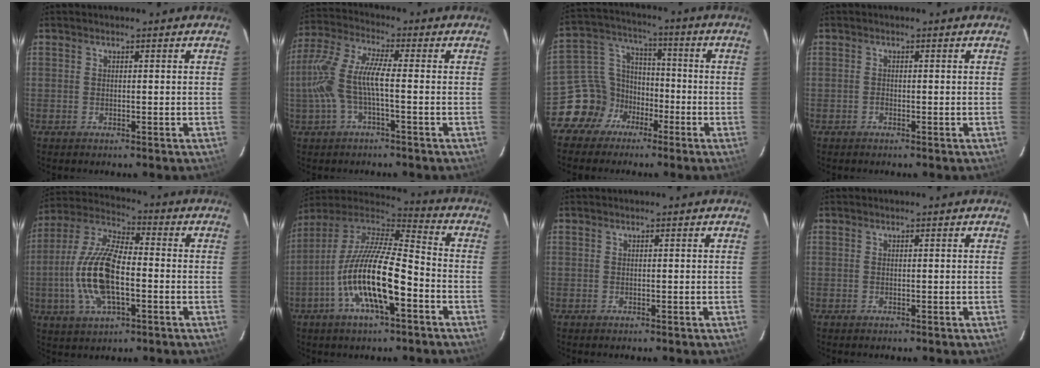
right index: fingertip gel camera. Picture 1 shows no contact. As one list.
[{"total": 10.9, "force": [-2.3, 2.4, 10.3], "torque": [-0.223, 0.002, -0.041]}, {"total": 10.6, "force": [-5.9, 8.4, 2.4], "torque": [-0.061, 0.047, -0.103]}, {"total": 0.5, "force": [-0.4, 0.3, 0.2], "torque": [-0.004, 0.001, -0.008]}, {"total": 16.0, "force": [-3.0, 6.7, 14.1], "torque": [-0.296, 0.003, -0.060]}, {"total": 18.3, "force": [-6.8, 5.3, 16.1], "torque": [-0.306, -0.018, -0.132]}, {"total": 0.0}, {"total": 0.0}]